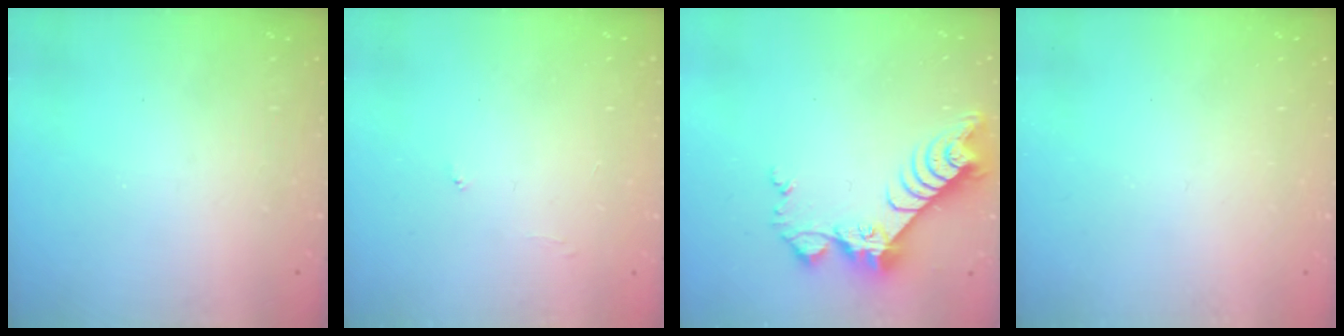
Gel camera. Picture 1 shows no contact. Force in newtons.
{"total": 3.9, "press": 3.9, "slide": 0.3}
{"total": 9.3, "press": 9.3, "slide": 0.7}
{"total": 0.0}